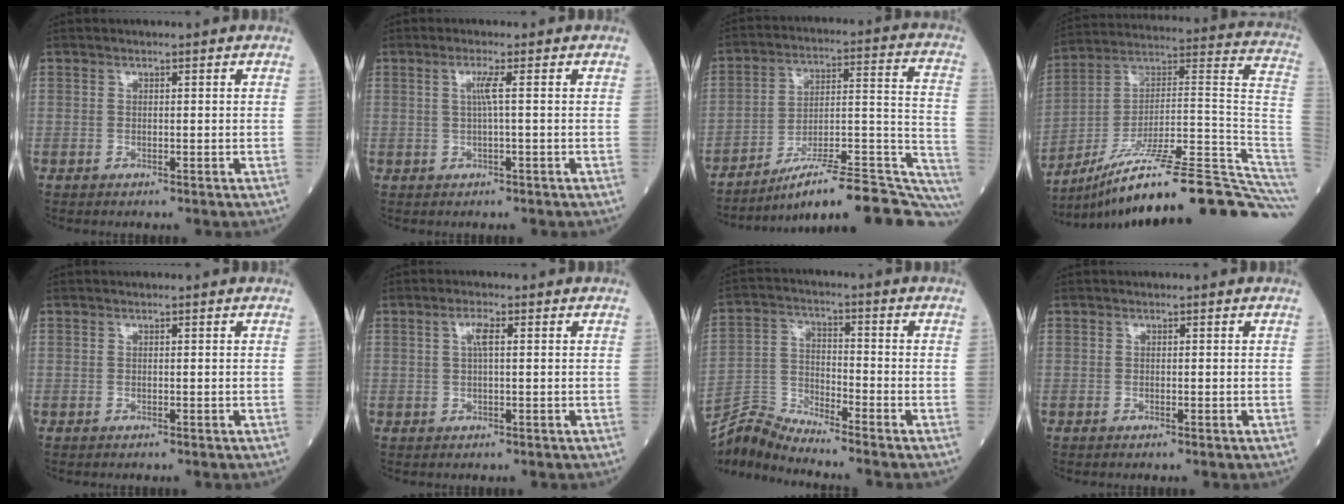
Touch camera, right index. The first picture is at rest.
{"total": 2.0, "force": [0.3, -0.5, 2.0], "torque": [-0.040, 0.001, 0.006]}
{"total": 24.4, "force": [-20.7, 2.2, 12.7], "torque": [-0.099, 0.026, -0.297]}
{"total": 29.8, "force": [-23.0, 1.0, 18.9], "torque": [-0.161, 0.024, -0.347]}
{"total": 0.0}
{"total": 2.2, "force": [0.6, 0.5, 2.0], "torque": [-0.041, 0.005, 0.011]}
{"total": 7.3, "force": [-7.0, -1.9, -0.1], "torque": [-0.013, 0.001, -0.138]}
{"total": 0.0}